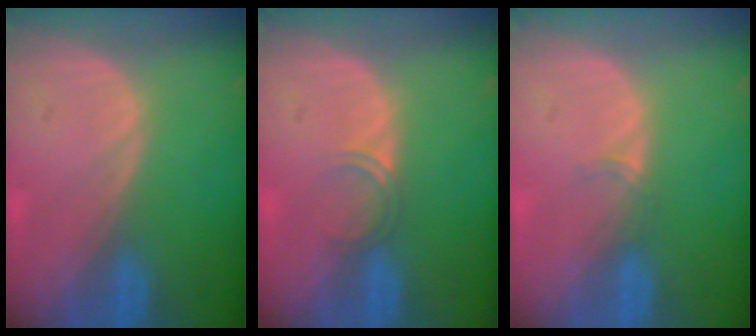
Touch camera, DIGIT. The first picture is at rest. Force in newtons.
{"total": 1.8, "press": 1.5, "slide": 1.1}
{"total": 1.3, "press": 1.0, "slide": 0.9}